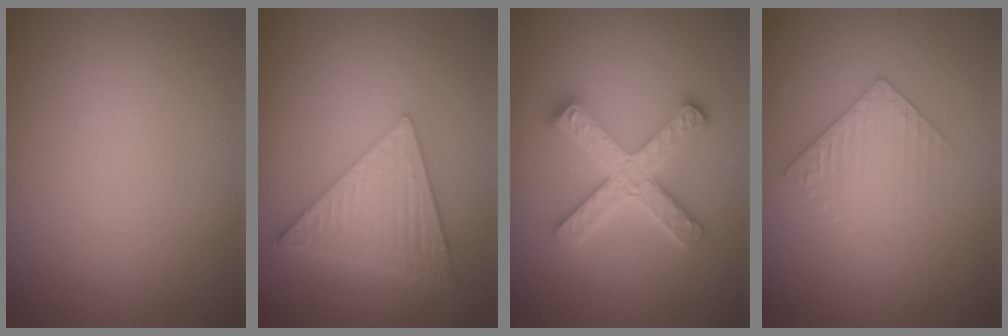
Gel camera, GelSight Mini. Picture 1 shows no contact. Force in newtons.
{"total": 6.6, "press": 4.6, "slide": 4.7}
{"total": 5.1, "press": 5.0, "slide": 0.7}
{"total": 3.0, "press": 2.9, "slide": 0.6}